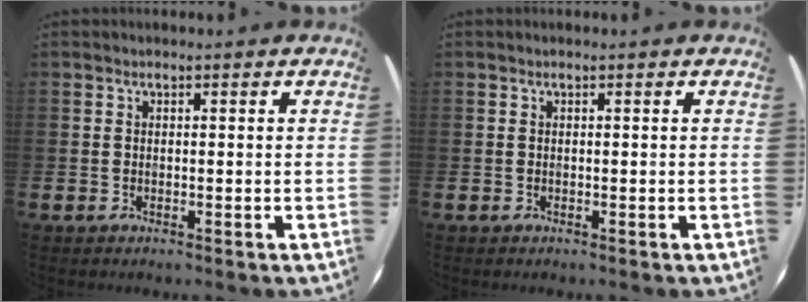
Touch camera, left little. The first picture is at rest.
{"total": 0.0}